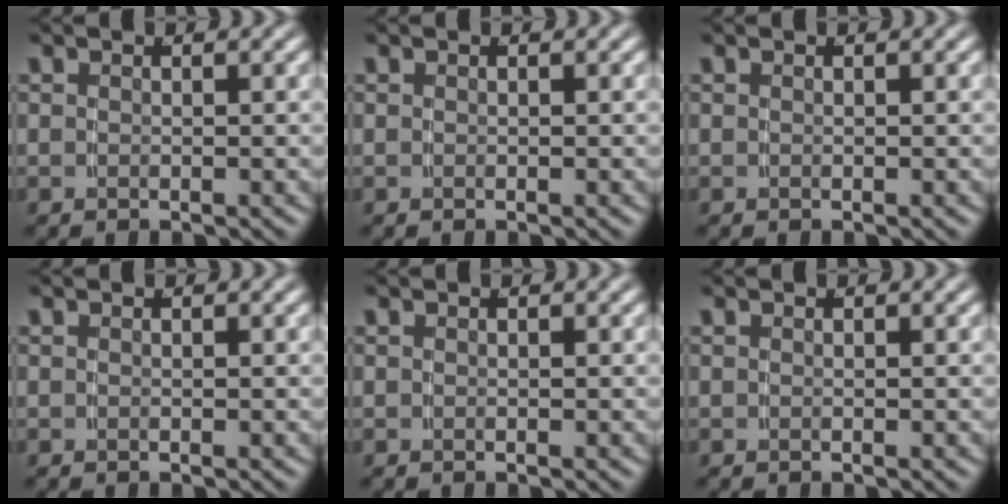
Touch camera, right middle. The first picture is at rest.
{"total": 0.0}
{"total": 0.0}
{"total": 0.0}
{"total": 0.0}
{"total": 0.0}